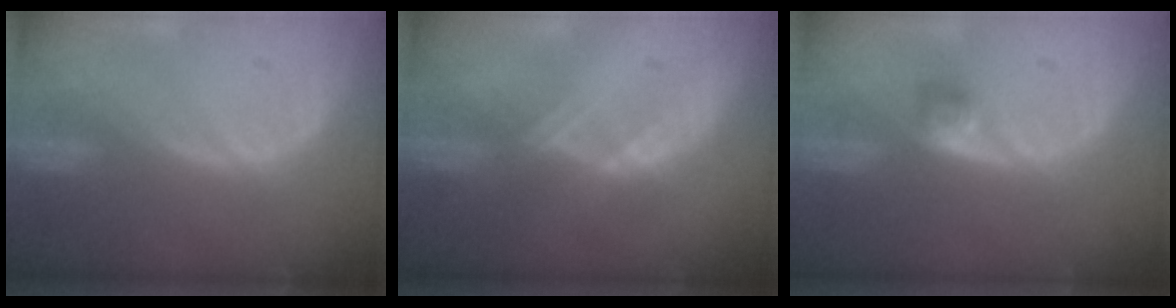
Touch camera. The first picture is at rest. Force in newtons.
{"total": 1.9, "press": 1.9, "slide": 0.3}
{"total": 2.5, "press": 2.3, "slide": 1.0}